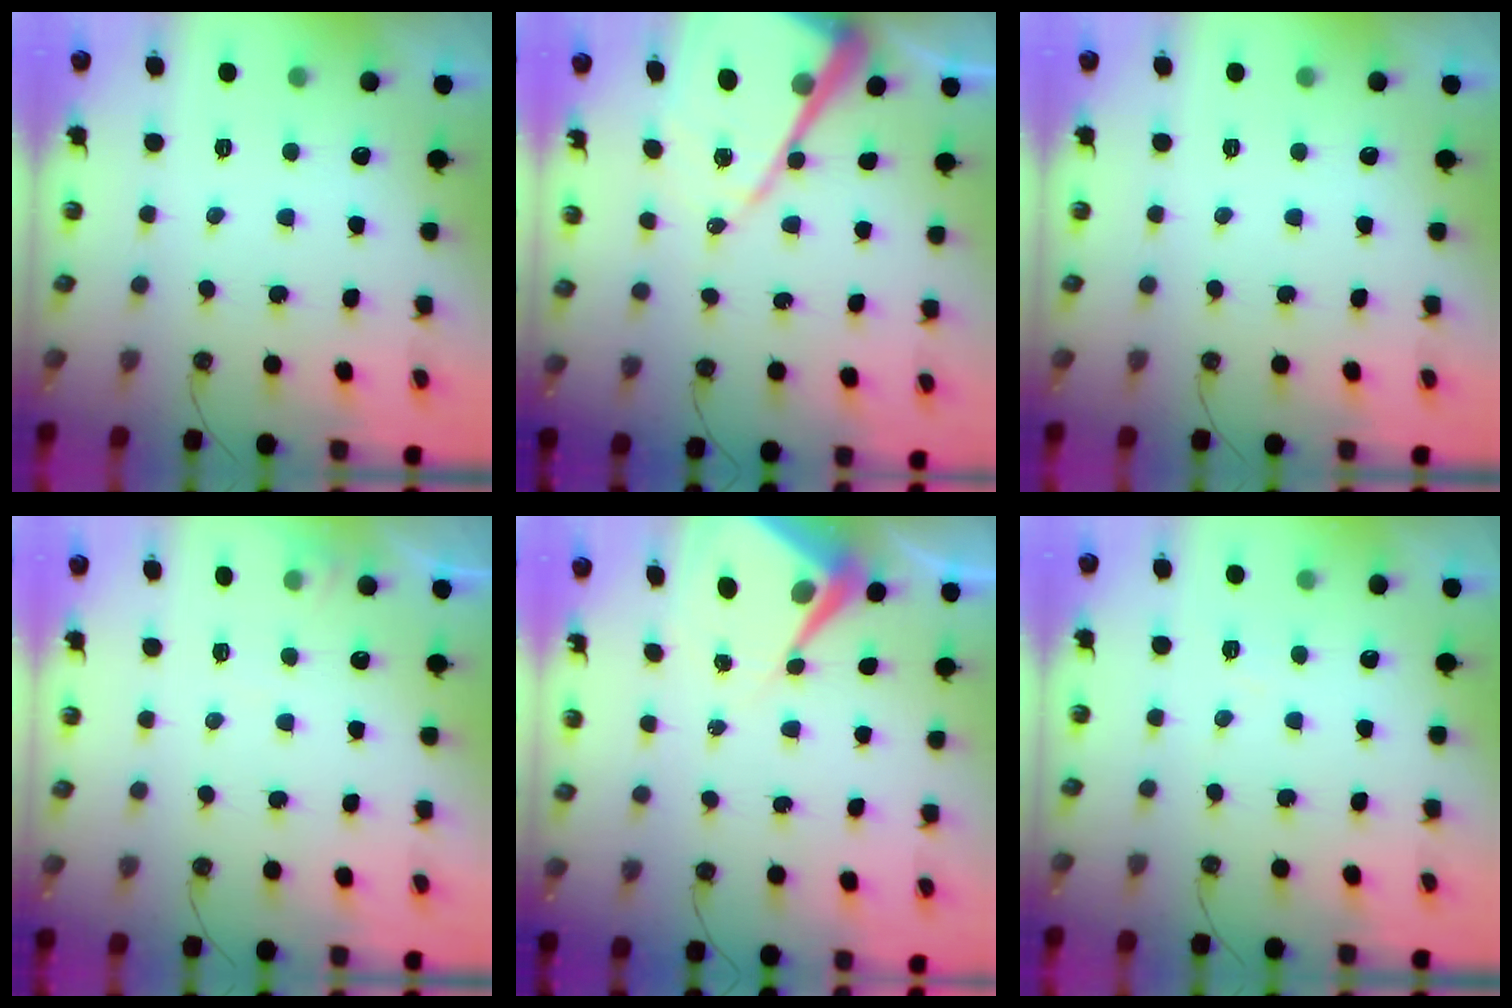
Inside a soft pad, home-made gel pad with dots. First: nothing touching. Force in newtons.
{"total": 19.4, "press": 19.3, "slide": 1.9}
{"total": 0.0}
{"total": 6.2, "press": 6.2, "slide": 0.8}
{"total": 7.0, "press": 6.9, "slide": 0.8}
{"total": 3.6, "press": 3.5, "slide": 0.6}